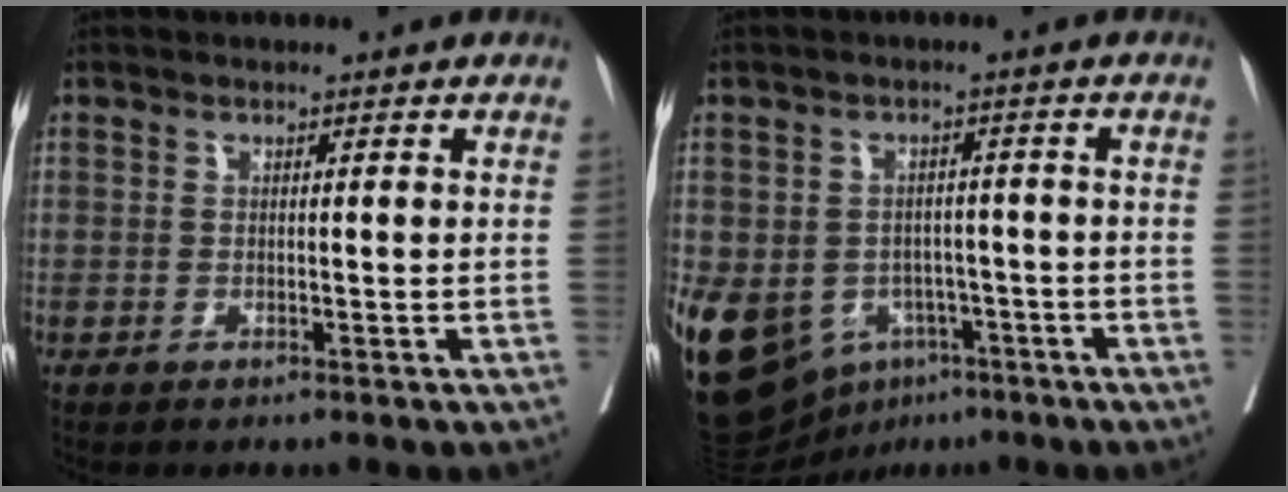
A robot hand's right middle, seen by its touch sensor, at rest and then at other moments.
{"total": 17.1, "force": [-7.4, 13.0, 8.4], "torque": [-0.200, 0.009, -0.099]}